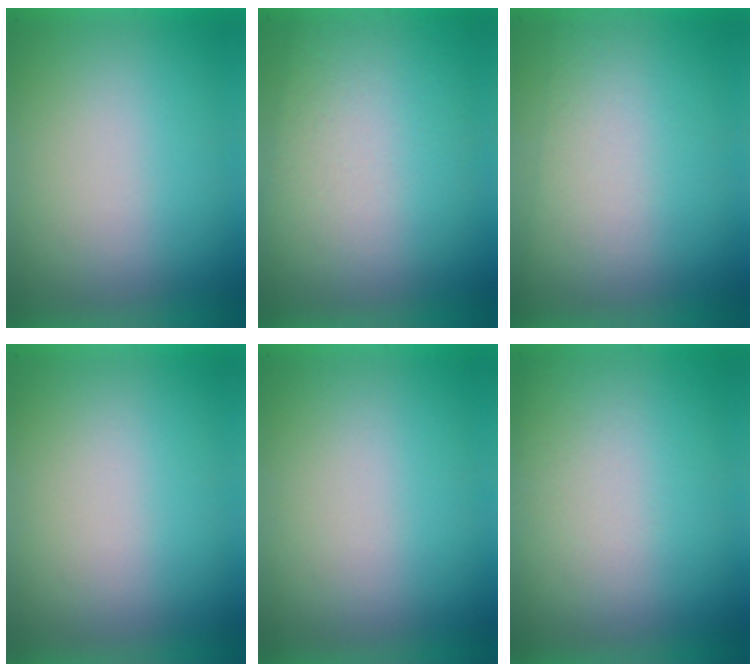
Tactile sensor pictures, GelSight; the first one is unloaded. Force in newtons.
{"total": 3.0}
{"total": 2.0}
{"total": 0.0}
{"total": 0.0}
{"total": 2.3}